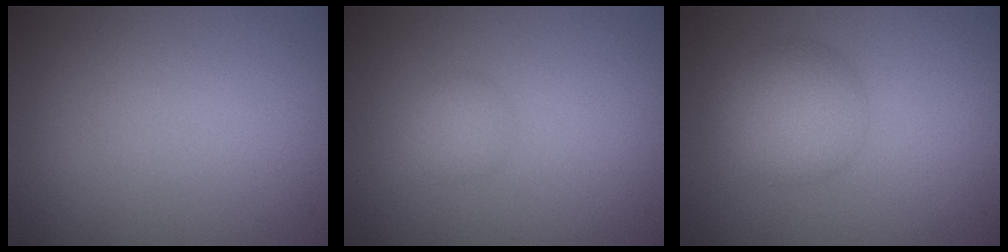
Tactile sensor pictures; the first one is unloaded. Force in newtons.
{"total": 1.6, "press": 1.6, "slide": 0.1}
{"total": 4.3, "press": 4.3, "slide": 0.2}